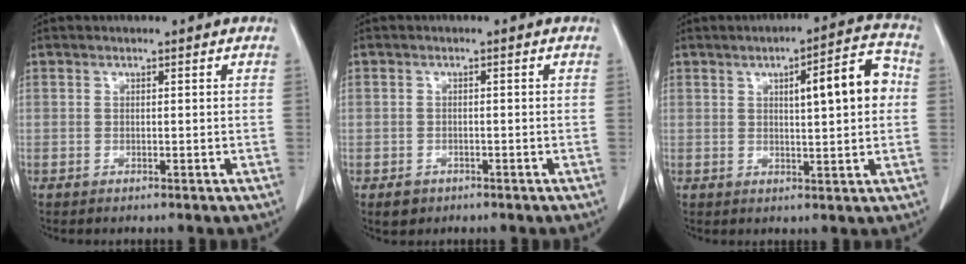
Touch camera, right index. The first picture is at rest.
{"total": 2.1, "force": [-1.1, 1.7, 0.4], "torque": [-0.007, 0.004, -0.014]}
{"total": 9.1, "force": [1.6, 1.6, 8.8], "torque": [-0.123, 0.021, 0.023]}